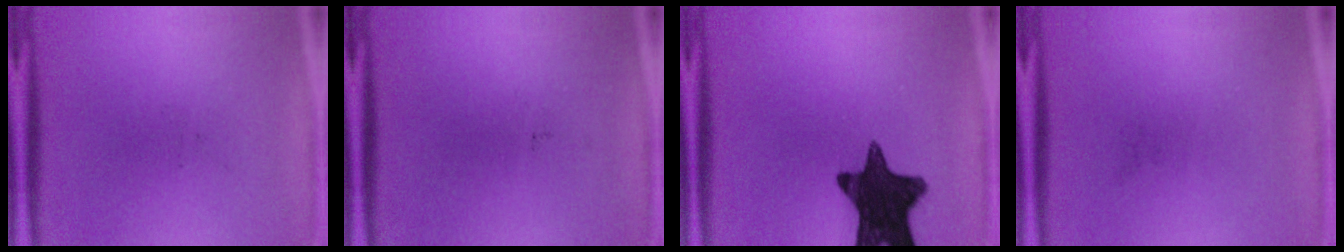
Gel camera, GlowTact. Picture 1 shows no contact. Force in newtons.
{"total": 0.0}
{"total": 15.2}
{"total": 0.0}